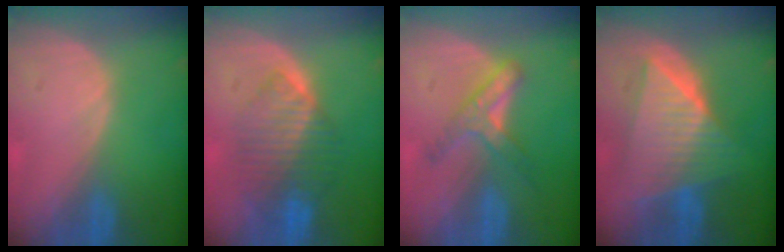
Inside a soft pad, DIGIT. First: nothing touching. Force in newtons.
{"total": 7.3, "press": 7.2, "slide": 1.4}
{"total": 5.1, "press": 5.1, "slide": 0.4}
{"total": 10.0, "press": 10.0, "slide": 0.7}